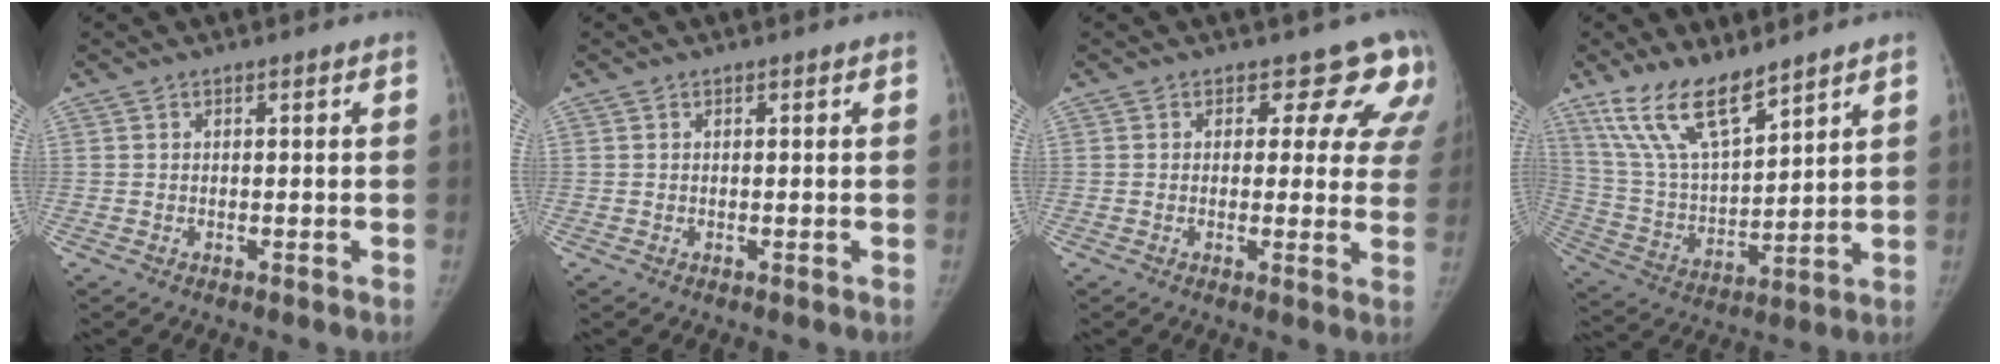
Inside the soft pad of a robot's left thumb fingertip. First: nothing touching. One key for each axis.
{"total": 0.0}
{"total": 10.1, "fx": 7.7, "fy": 5.7, "fz": 3.3, "tx": 0.024, "ty": -0.033, "tz": 0.057}
{"total": 14.8, "fx": 10.9, "fy": 4.7, "fz": 9.0, "tx": -0.151, "ty": -0.052, "tz": 0.224}